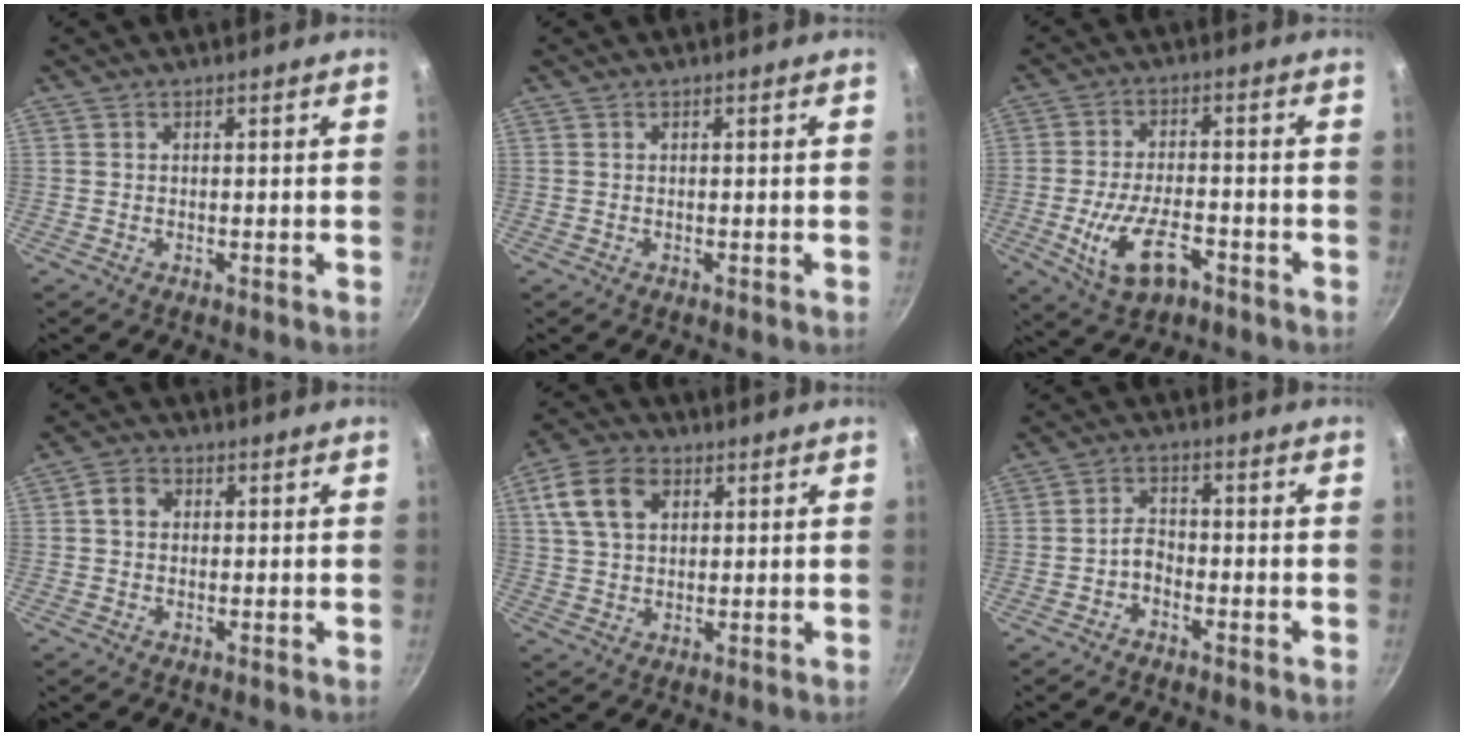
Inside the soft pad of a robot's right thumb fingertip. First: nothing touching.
{"total": 0.0}
{"total": 10.9, "force": [-4.5, 5.2, 8.4], "torque": [-0.150, 0.014, -0.078]}
{"total": 3.6, "force": [0.5, 3.0, 1.9], "torque": [-0.027, 0.007, 0.003]}
{"total": 9.8, "force": [3.4, 6.7, 6.3], "torque": [-0.109, 0.009, 0.058]}
{"total": 3.2, "force": [-2.0, 1.9, 1.7], "torque": [-0.024, 0.028, -0.039]}